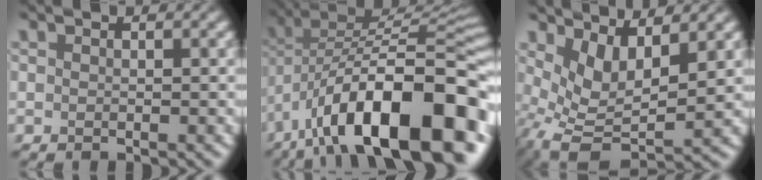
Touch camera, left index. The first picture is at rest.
{"total": 17.6, "force": [-8.5, 6.7, 13.9], "torque": [-0.189, 0.034, -0.155]}
{"total": 5.0, "force": [0.9, 2.5, 4.3], "torque": [-0.088, -0.016, 0.021]}